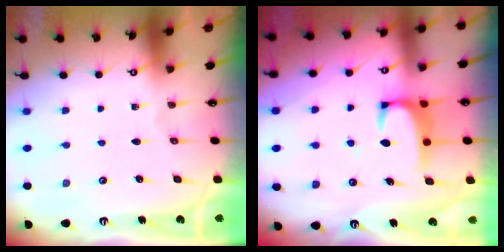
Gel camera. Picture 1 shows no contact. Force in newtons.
{"total": 2.8, "press": 2.8, "slide": 0.3}